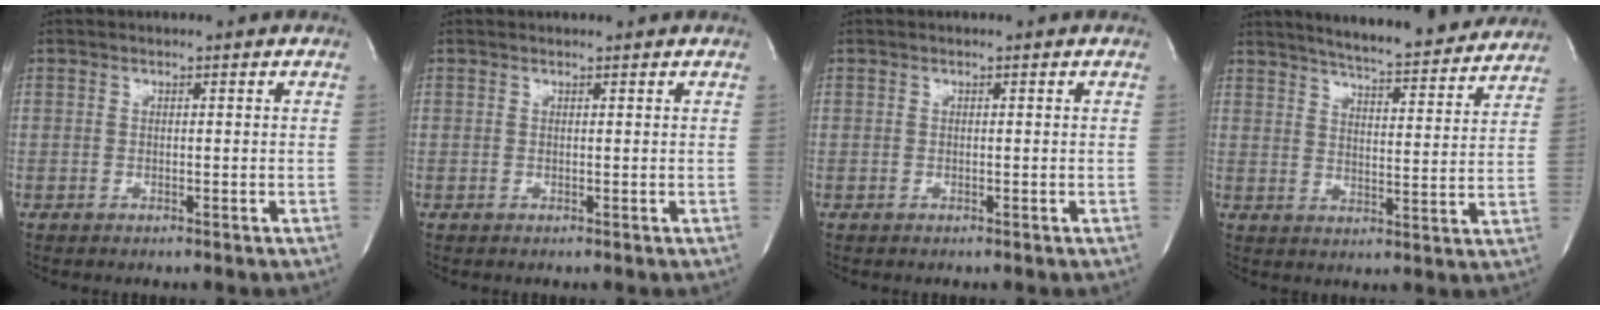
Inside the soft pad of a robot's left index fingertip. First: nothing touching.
{"total": 1.0, "force": [1.0, 0.0, 0.1], "torque": [-0.008, 0.008, 0.015]}
{"total": 0.0}
{"total": 18.5, "force": [17.1, 1.8, 6.8], "torque": [-0.101, -0.020, 0.220]}